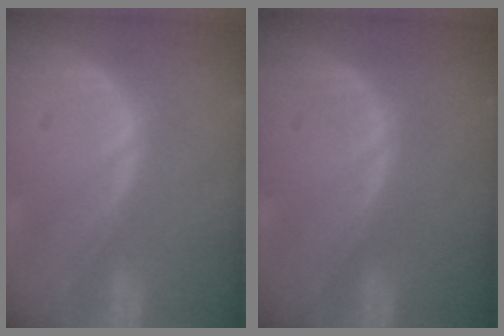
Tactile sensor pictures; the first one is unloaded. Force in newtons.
{"total": 0.0}